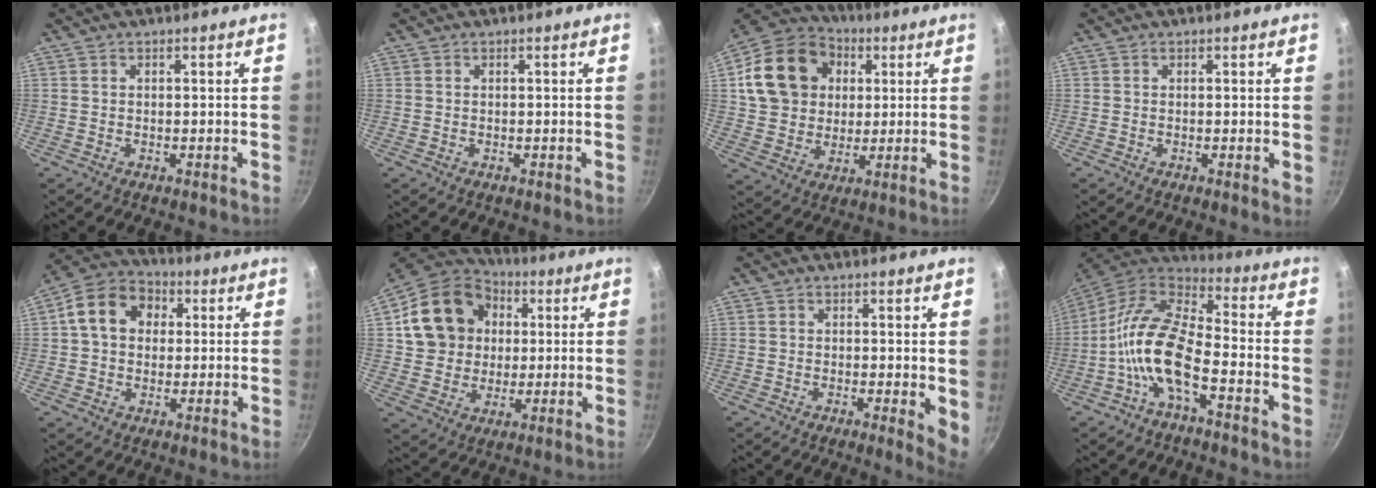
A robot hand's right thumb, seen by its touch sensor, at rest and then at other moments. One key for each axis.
{"total": 0.0}
{"total": 18.8, "fx": 4.4, "fy": 15.3, "fz": 9.8, "tx": -0.158, "ty": 0.015, "tz": 0.074}
{"total": 0.7, "fx": 0.1, "fy": 0.2, "fz": 0.7, "tx": -0.009, "ty": -0.003, "tz": -0.002}
{"total": 11.5, "fx": 2.3, "fy": 9.2, "fz": 6.6, "tx": -0.083, "ty": 0.021, "tz": 0.018}
{"total": 17.2, "fx": 3.5, "fy": 14.6, "fz": 8.3, "tx": -0.128, "ty": 0.021, "tz": 0.058}
{"total": 4.0, "fx": 0.3, "fy": 1.3, "fz": 3.8, "tx": -0.044, "ty": -0.012, "tz": 0.000}
{"total": 13.4, "fx": -4.8, "fy": 5.4, "fz": 11.2, "tx": -0.219, "ty": 0.050, "tz": -0.108}